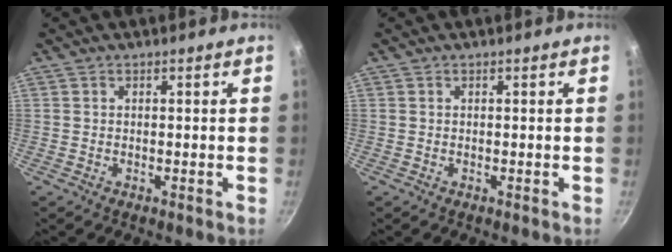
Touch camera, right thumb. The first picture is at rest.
{"total": 0.0}